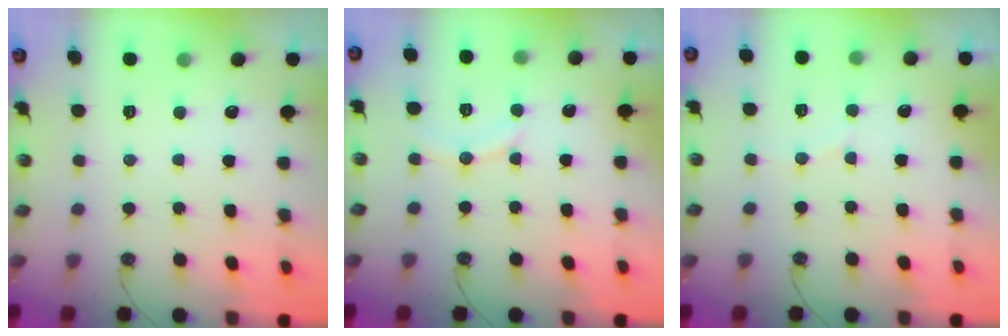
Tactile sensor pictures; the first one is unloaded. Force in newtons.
{"total": 6.9, "press": 6.8, "slide": 0.7}
{"total": 3.4, "press": 3.2, "slide": 1.2}